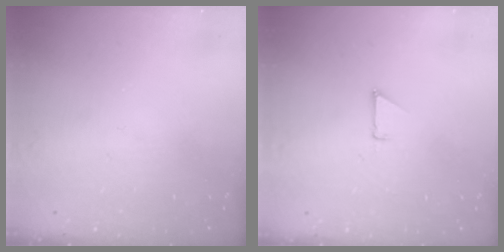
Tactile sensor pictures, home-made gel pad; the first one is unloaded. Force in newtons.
{"total": 0.9, "press": 0.9, "slide": 0.1}